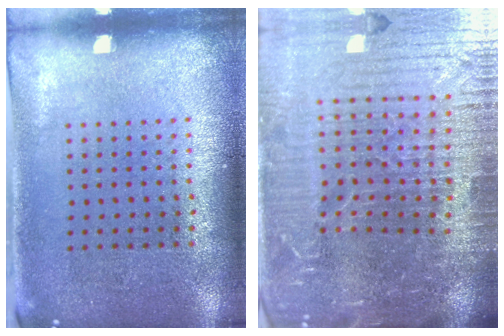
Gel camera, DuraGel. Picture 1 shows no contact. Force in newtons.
{"total": 7.0, "press": 6.1, "slide": 3.5}